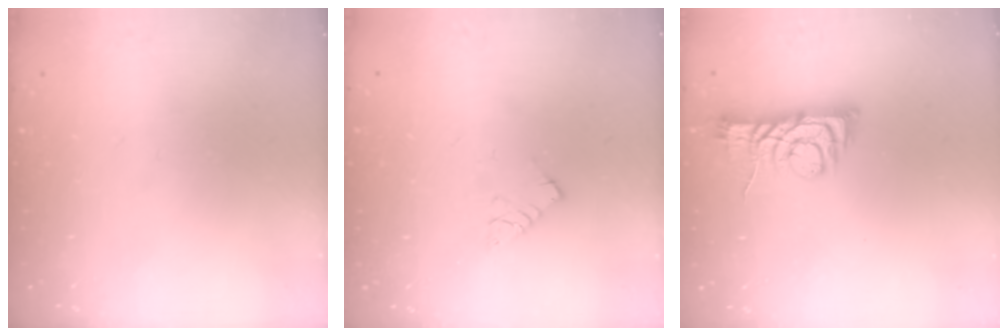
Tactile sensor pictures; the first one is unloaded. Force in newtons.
{"total": 5.0, "press": 5.0, "slide": 0.1}
{"total": 7.7, "press": 7.7, "slide": 0.6}